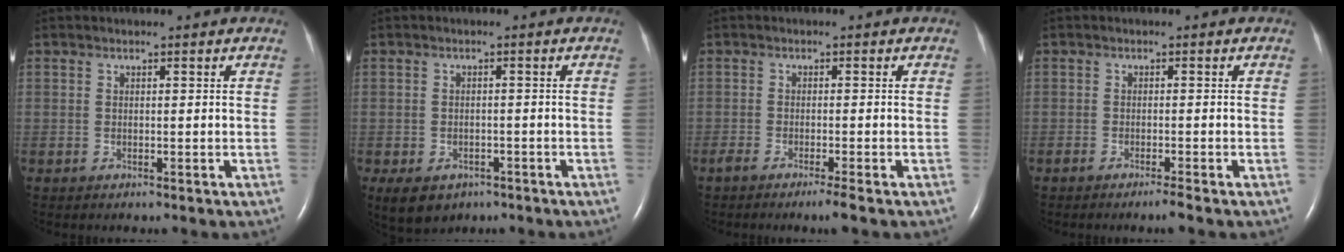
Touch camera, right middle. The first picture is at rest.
{"total": 8.2, "force": [-4.8, 5.7, 3.4], "torque": [-0.077, 0.000, -0.063]}
{"total": 2.5, "force": [-1.8, -0.4, 1.7], "torque": [-0.036, -0.006, -0.037]}
{"total": 1.5, "force": [-1.2, -0.4, 0.8], "torque": [-0.017, -0.001, -0.023]}